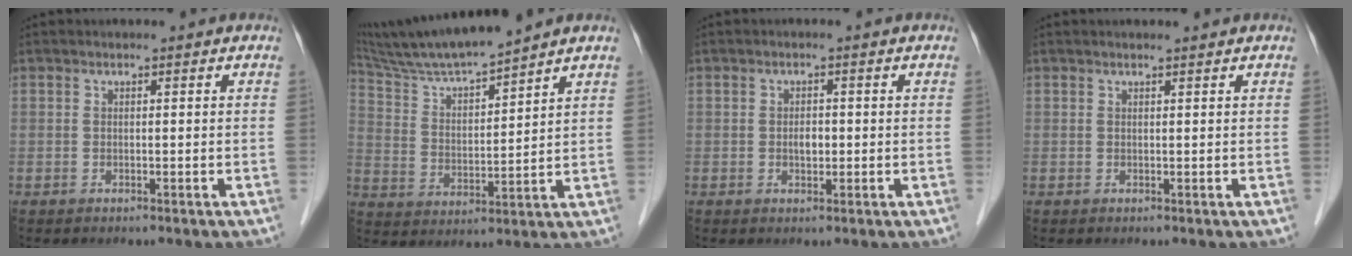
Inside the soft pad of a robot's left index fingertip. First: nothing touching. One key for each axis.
{"total": 11.3, "fx": 10.2, "fy": -0.7, "fz": 4.7, "tx": -0.094, "ty": 0.008, "tz": 0.193}
{"total": 1.7, "fx": -0.5, "fy": 1.0, "fz": 1.3, "tx": -0.021, "ty": -0.003, "tz": -0.009}
{"total": 0.9, "fx": 0.8, "fy": -0.2, "fz": 0.4, "tx": -0.006, "ty": 0.001, "tz": 0.013}